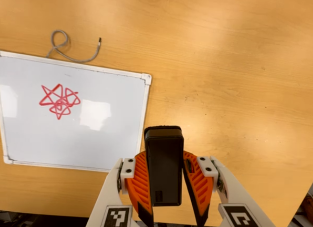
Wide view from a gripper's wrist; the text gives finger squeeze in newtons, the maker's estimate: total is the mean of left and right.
{"total": 8.7, "left": 7.2, "right": 10.1}